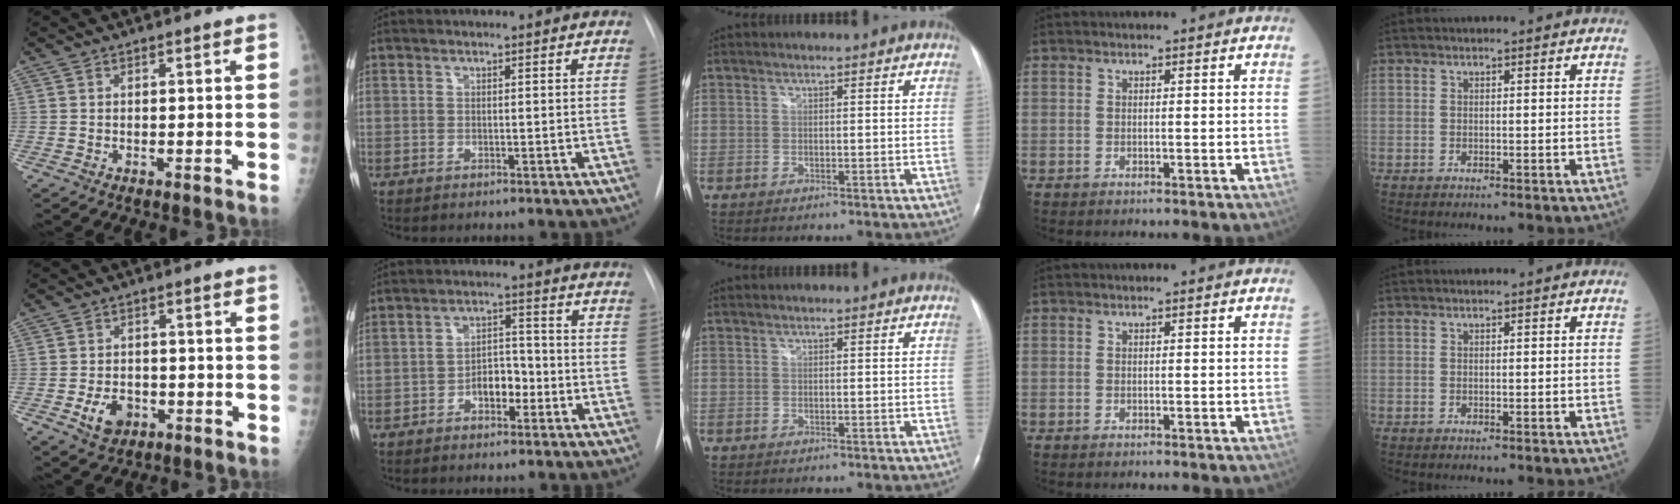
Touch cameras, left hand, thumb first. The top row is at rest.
{"thumb": {"total": 5.7, "force": [-2.3, 4.1, 3.3], "torque": [-0.045, 0.011, -0.033]}, "index": {"total": 4.9, "force": [-2.5, 2.7, 3.3], "torque": [-0.051, 0.014, -0.041]}}